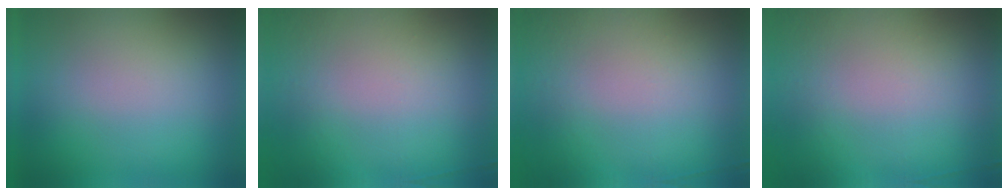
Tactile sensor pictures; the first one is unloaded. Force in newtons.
{"total": 6.1}
{"total": 5.5}
{"total": 6.2}